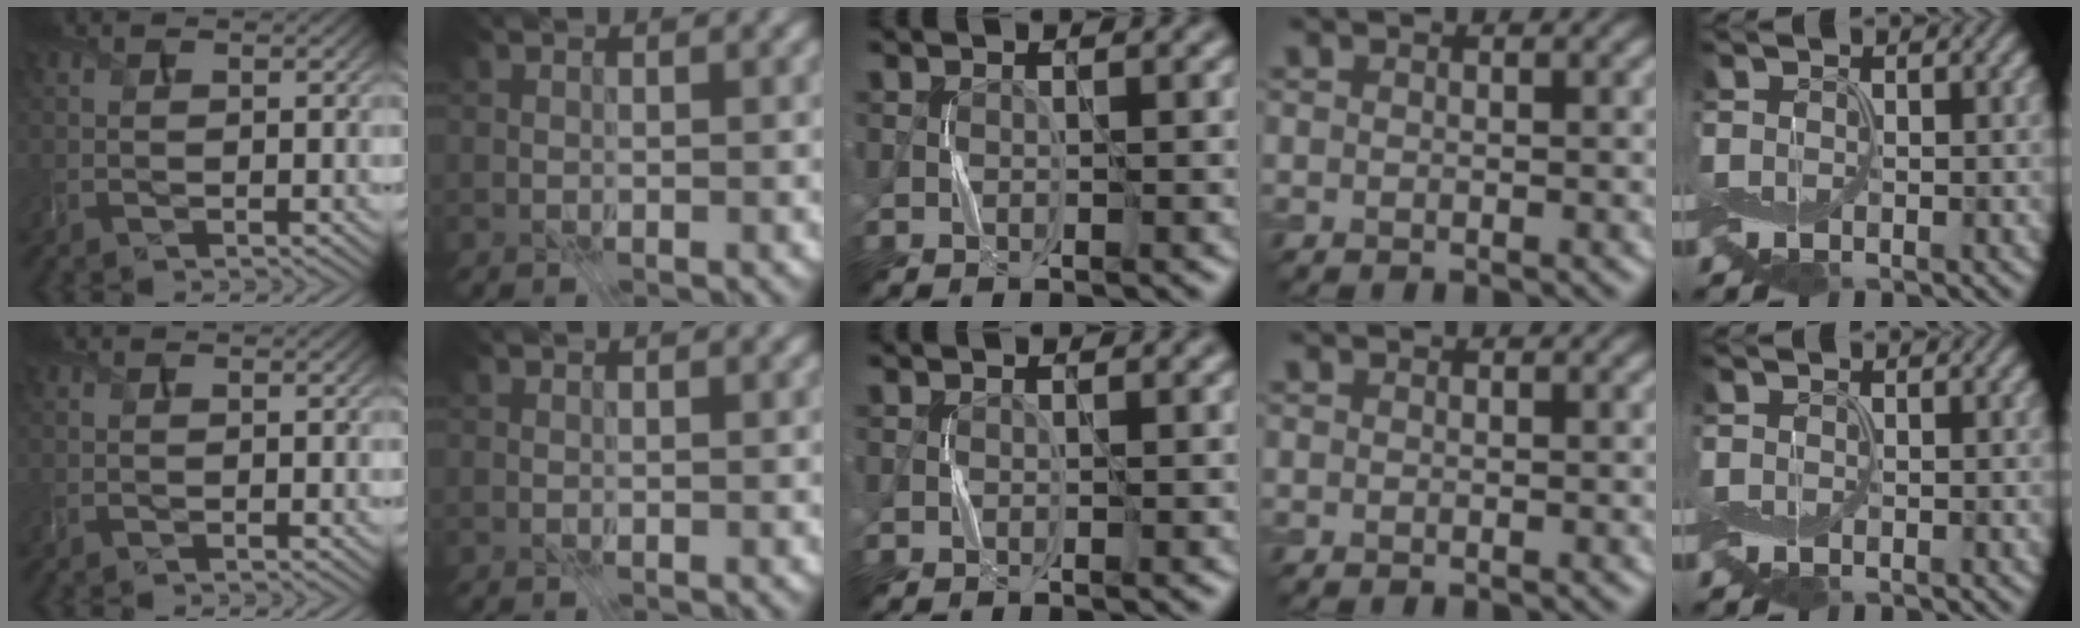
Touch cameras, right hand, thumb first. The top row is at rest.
{}